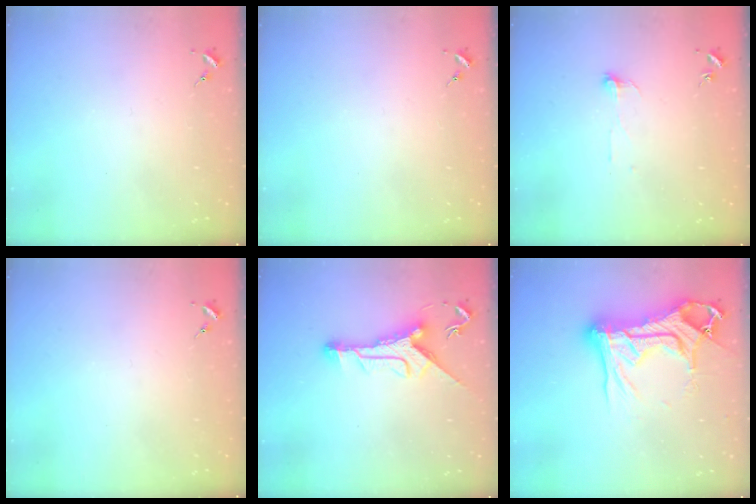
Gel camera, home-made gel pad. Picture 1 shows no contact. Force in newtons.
{"total": 0.0}
{"total": 4.1, "press": 4.1, "slide": 0.4}
{"total": 0.0}
{"total": 10.7, "press": 10.7, "slide": 0.8}
{"total": 23.0, "press": 22.8, "slide": 2.5}